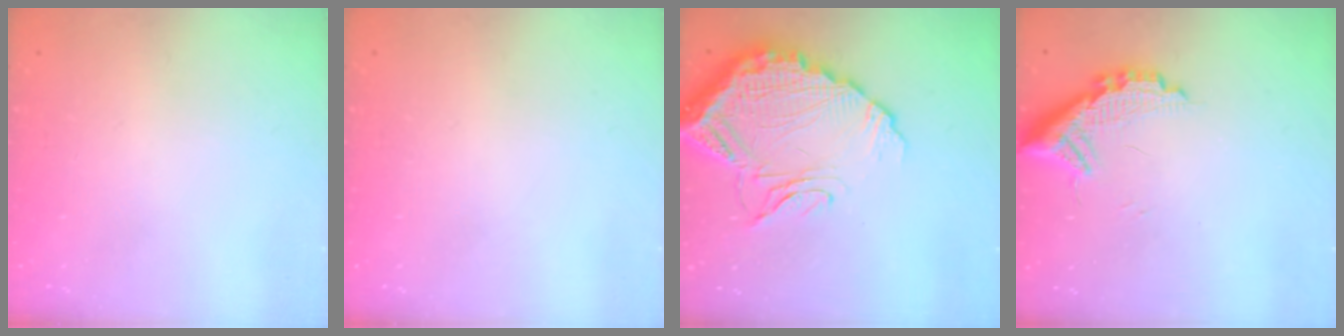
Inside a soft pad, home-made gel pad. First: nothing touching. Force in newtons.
{"total": 0.0}
{"total": 18.6, "press": 18.6, "slide": 1.7}
{"total": 10.9, "press": 10.8, "slide": 0.9}